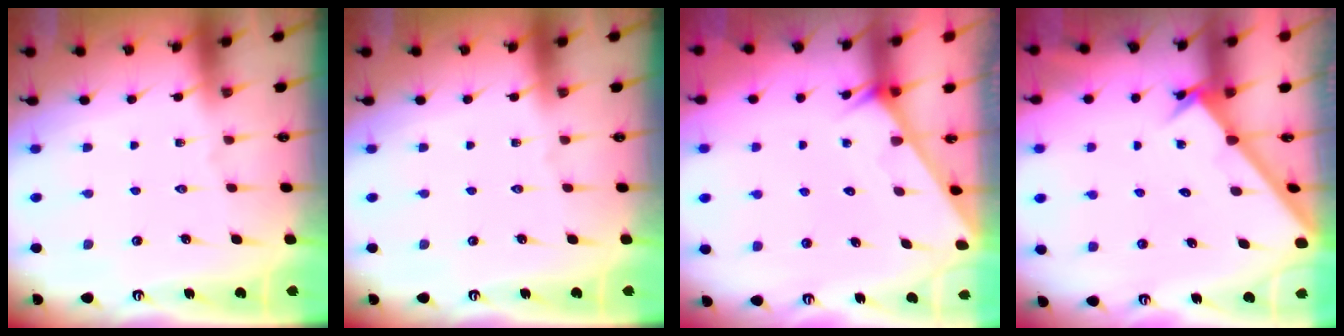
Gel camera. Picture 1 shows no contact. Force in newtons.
{"total": 0.0}
{"total": 1.8, "press": 1.8, "slide": 0.1}
{"total": 2.1, "press": 2.1, "slide": 0.3}